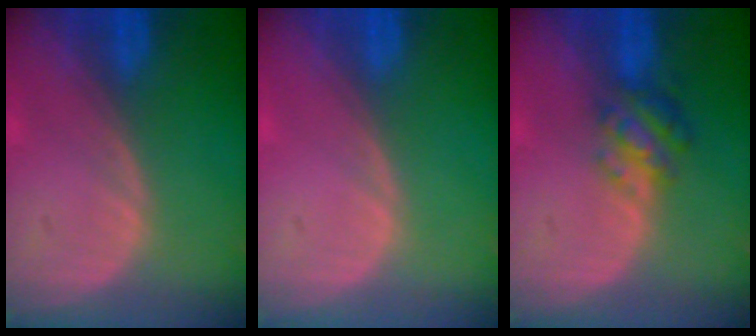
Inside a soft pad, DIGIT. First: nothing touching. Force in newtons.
{"total": 0.0}
{"total": 4.8, "press": 4.4, "slide": 1.9}